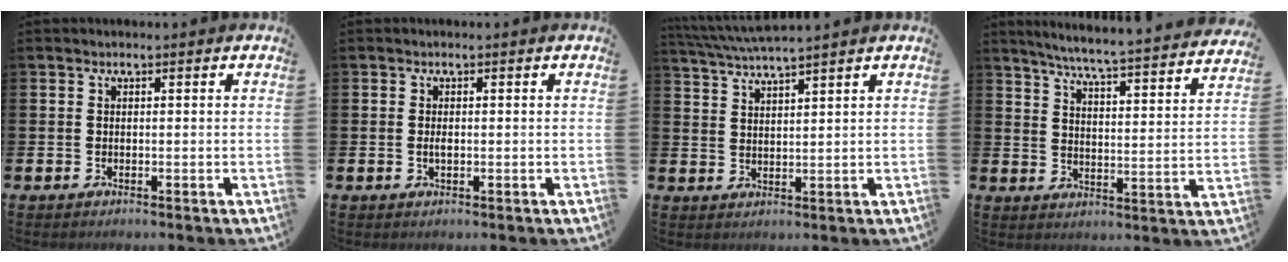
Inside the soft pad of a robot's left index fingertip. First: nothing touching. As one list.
[{"total": 1.0, "force": [0.0, 0.4, 0.9], "torque": [-0.017, 0.002, -0.002]}, {"total": 4.1, "force": [3.9, -0.4, 1.0], "torque": [-0.038, -0.018, 0.071]}, {"total": 6.2, "force": [5.9, -0.4, 1.9], "torque": [-0.062, -0.048, 0.097]}]